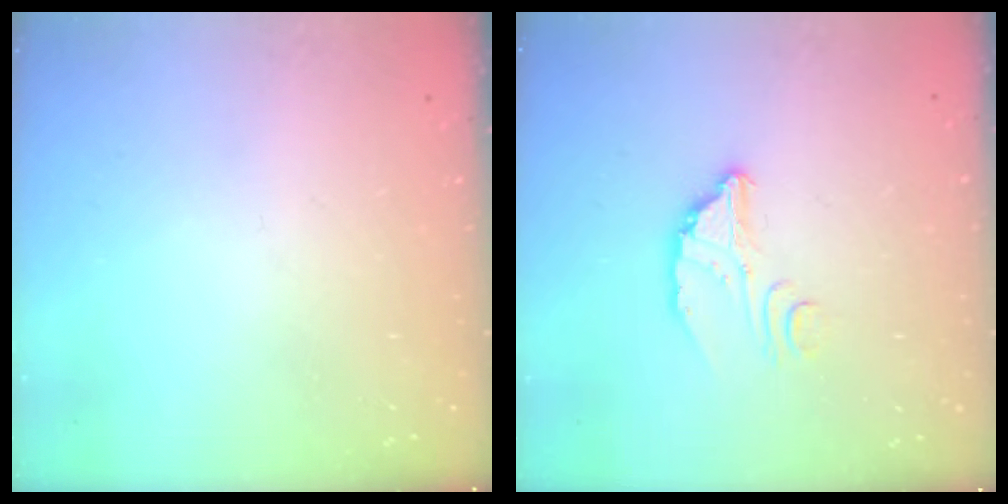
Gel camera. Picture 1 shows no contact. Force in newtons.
{"total": 4.2, "press": 4.2, "slide": 0.2}